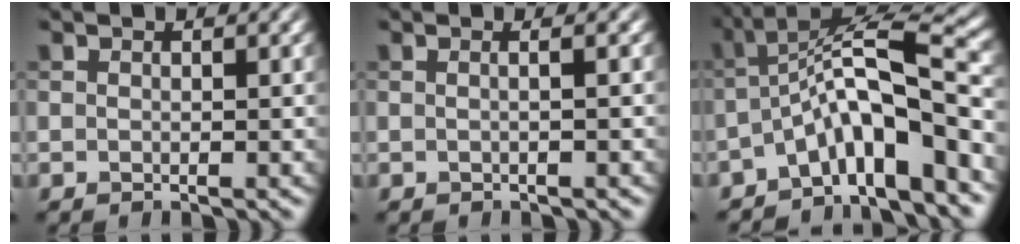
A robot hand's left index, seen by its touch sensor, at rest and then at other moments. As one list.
[{"total": 2.0, "force": [0.3, 1.0, 1.7], "torque": [-0.008, 0.000, -0.019]}, {"total": 8.9, "force": [-3.7, 2.1, 7.8], "torque": [-0.117, 0.021, -0.077]}]